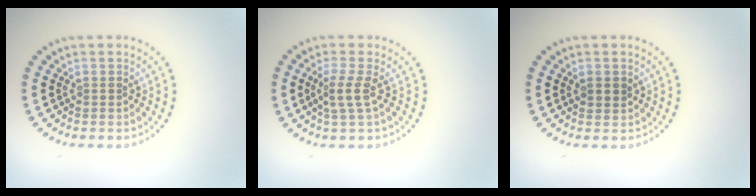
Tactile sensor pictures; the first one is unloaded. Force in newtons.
{"total": 2.1, "press": 1.6, "slide": 1.4}
{"total": 1.2, "press": 1.1, "slide": 0.5}